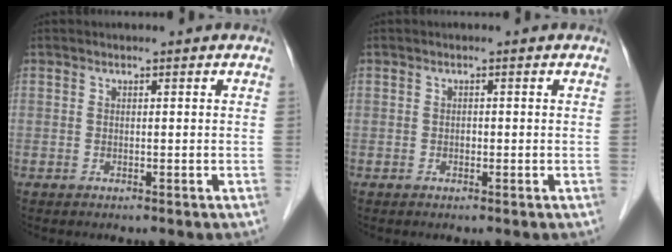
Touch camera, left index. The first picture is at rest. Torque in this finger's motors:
{"motor_torque": [0.06, -0.03, 0.00, 0.01]}